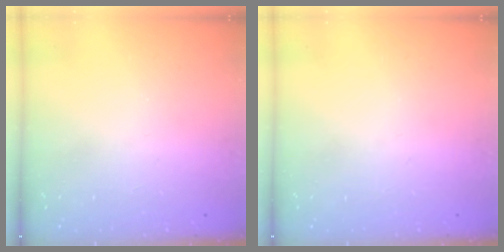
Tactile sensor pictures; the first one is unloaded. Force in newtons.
{"total": 0.0}